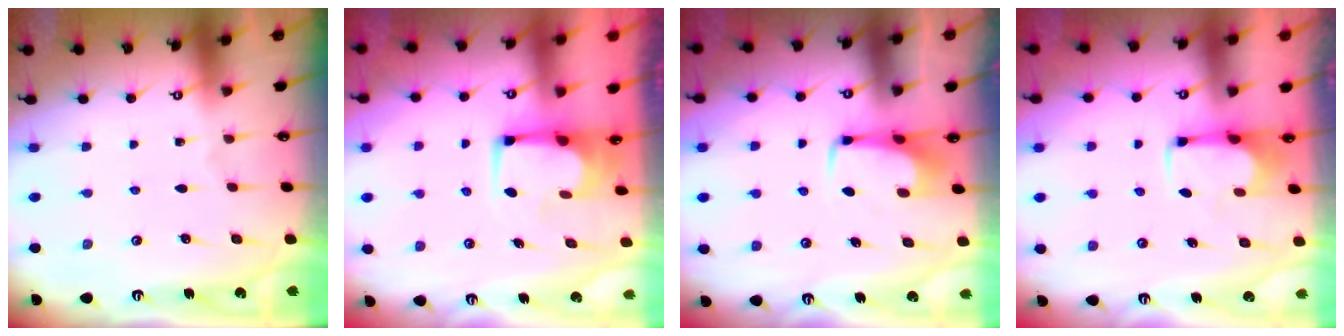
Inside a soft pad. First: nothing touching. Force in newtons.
{"total": 3.0, "press": 3.0, "slide": 0.2}
{"total": 2.9, "press": 2.9, "slide": 0.4}
{"total": 2.5, "press": 2.3, "slide": 0.9}